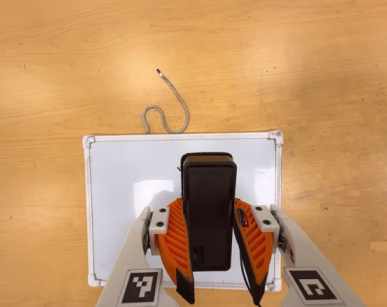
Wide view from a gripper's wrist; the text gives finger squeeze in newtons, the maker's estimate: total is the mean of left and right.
{"total": 7.0, "left": 5.9, "right": 8.1}